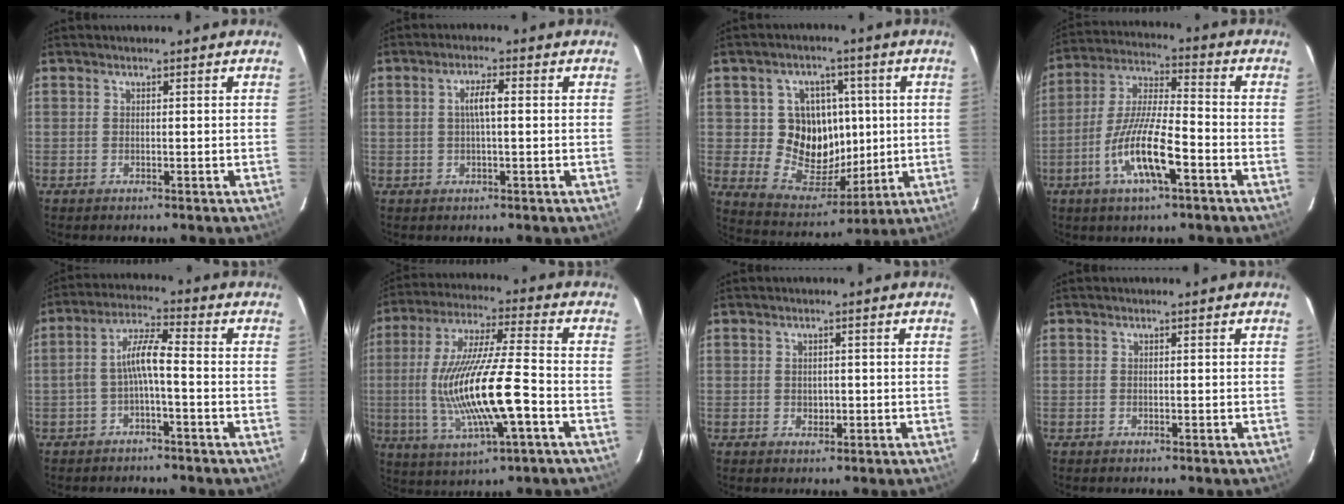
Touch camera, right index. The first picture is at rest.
{"total": 3.5, "force": [0.3, 0.7, 3.4], "torque": [-0.065, 0.007, 0.007]}
{"total": 13.1, "force": [0.9, 11.7, 6.0], "torque": [-0.124, 0.007, 0.031]}
{"total": 13.4, "force": [-5.7, 3.0, 11.8], "torque": [-0.242, -0.007, -0.111]}
{"total": 5.8, "force": [-1.9, 0.9, 5.3], "torque": [-0.119, 0.017, -0.035]}
{"total": 18.2, "force": [-3.8, 3.1, 17.6], "torque": [-0.347, -0.012, -0.061]}
{"total": 1.8, "force": [-0.2, 1.6, 0.9], "torque": [-0.012, 0.002, -0.001]}
{"total": 0.0}